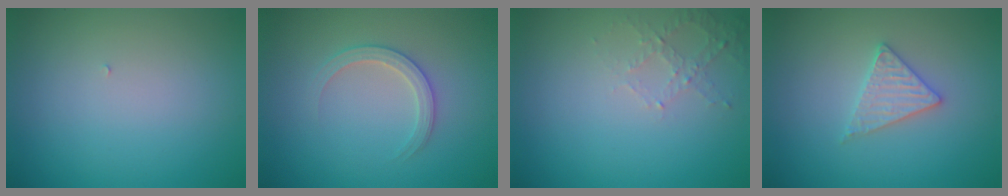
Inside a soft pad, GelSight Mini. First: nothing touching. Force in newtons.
{"total": 2.2, "press": 2.2, "slide": 0.2}
{"total": 1.8, "press": 1.7, "slide": 0.5}
{"total": 2.4, "press": 2.4, "slide": 0.3}